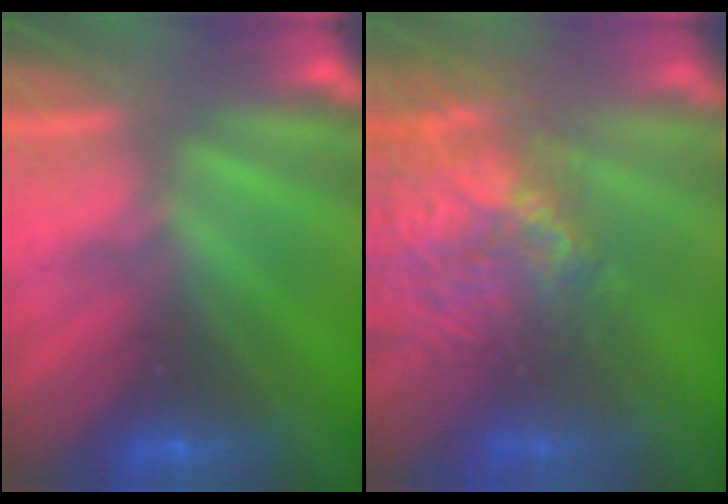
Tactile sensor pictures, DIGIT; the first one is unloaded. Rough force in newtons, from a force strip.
{"total": 8.7}